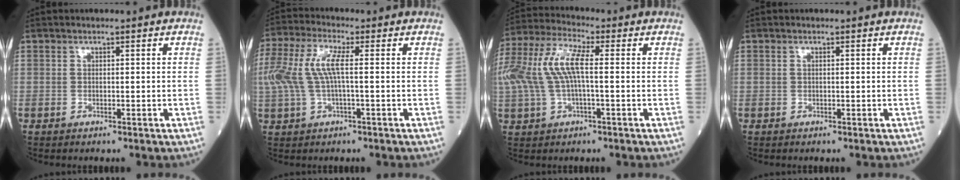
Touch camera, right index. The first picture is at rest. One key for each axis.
{"total": 9.0, "fx": 0.7, "fy": 2.6, "fz": 8.6, "tx": -0.211, "ty": 0.023, "tz": 0.012}
{"total": 12.8, "fx": 1.1, "fy": 4.1, "fz": 12.0, "tx": -0.283, "ty": 0.033, "tz": 0.019}
{"total": 0.0}